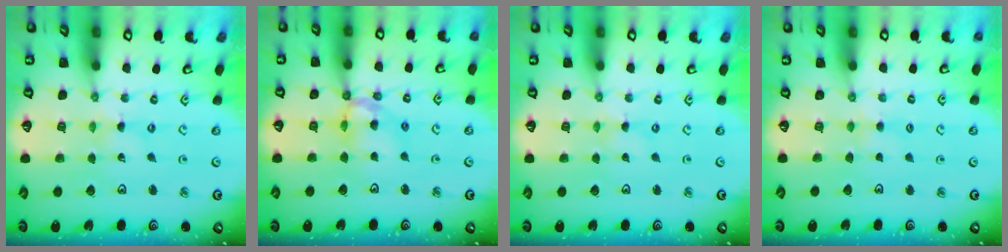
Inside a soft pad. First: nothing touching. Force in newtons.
{"total": 11.3, "press": 11.2, "slide": 1.3}
{"total": 0.0}
{"total": 2.7, "press": 2.6, "slide": 0.5}